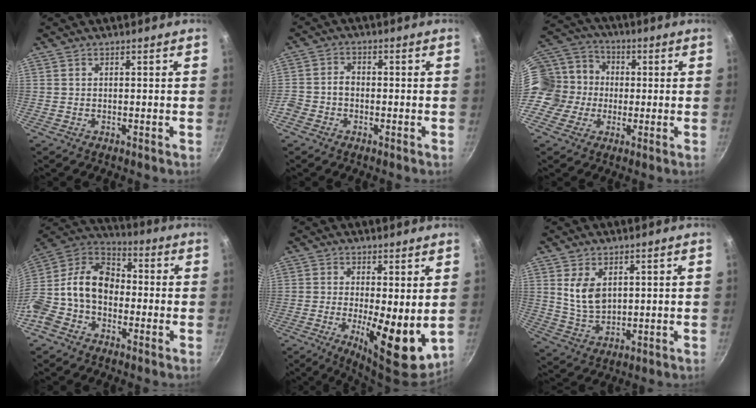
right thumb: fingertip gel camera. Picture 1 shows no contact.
{"total": 3.7, "force": [-1.6, 2.8, 1.8], "torque": [-0.031, 0.025, -0.036]}
{"total": 13.4, "force": [-0.4, 12.1, 5.8], "torque": [-0.082, 0.032, -0.020]}
{"total": 16.9, "force": [-1.6, 12.6, 11.2], "torque": [-0.195, 0.057, -0.049]}
{"total": 11.4, "force": [-0.8, 3.7, 10.8], "torque": [-0.149, -0.019, -0.003]}
{"total": 7.1, "force": [2.4, 4.4, 5.0], "torque": [-0.082, -0.024, 0.056]}